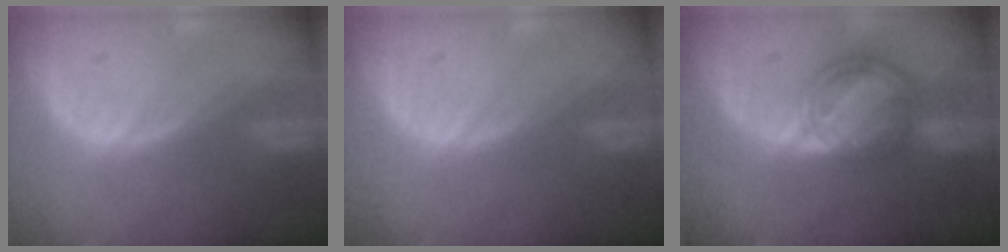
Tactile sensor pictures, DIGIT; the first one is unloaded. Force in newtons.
{"total": 0.0}
{"total": 8.2, "press": 7.0, "slide": 4.3}